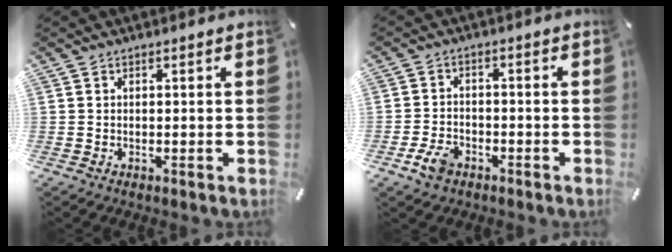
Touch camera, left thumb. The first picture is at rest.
{"total": 5.2, "force": [-3.0, 3.4, 2.6], "torque": [-0.064, 0.011, -0.058]}